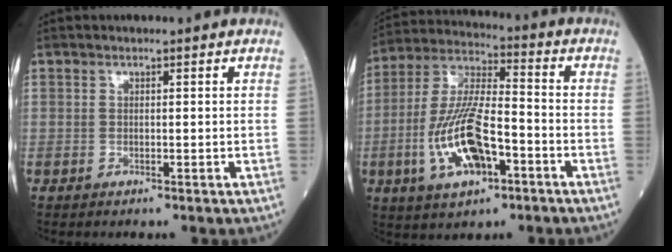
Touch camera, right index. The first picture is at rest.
{"total": 14.2, "force": [-4.6, 4.8, 12.6], "torque": [-0.261, 0.002, -0.083]}